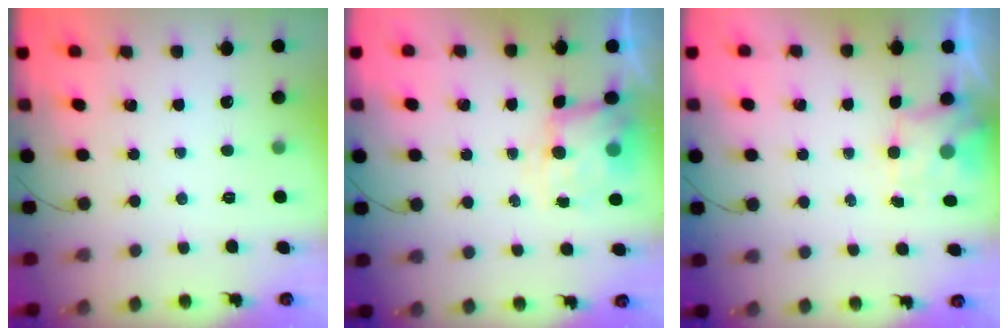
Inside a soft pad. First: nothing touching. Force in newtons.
{"total": 6.2, "press": 6.1, "slide": 1.4}
{"total": 2.0, "press": 1.9, "slide": 0.5}